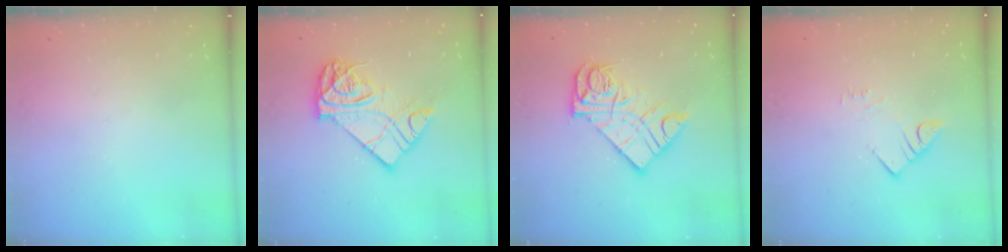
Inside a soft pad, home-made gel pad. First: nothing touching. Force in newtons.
{"total": 13.6, "press": 13.6, "slide": 1.1}
{"total": 13.7, "press": 13.7, "slide": 1.4}
{"total": 2.8, "press": 2.8, "slide": 0.2}